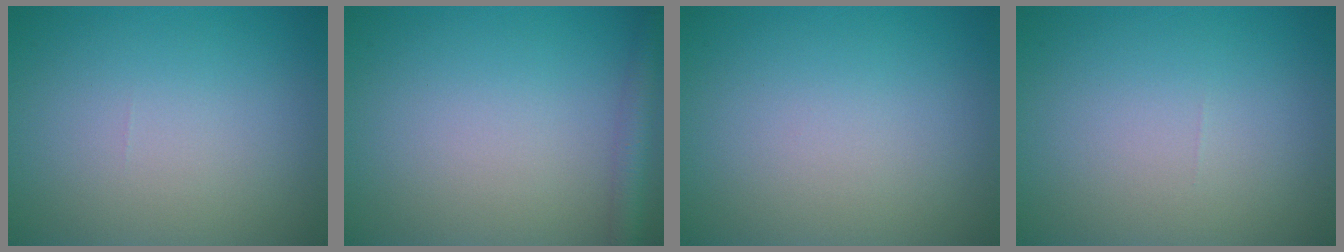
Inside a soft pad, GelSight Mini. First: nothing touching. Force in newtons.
{"total": 2.5, "press": 2.5, "slide": 0.1}
{"total": 0.0}
{"total": 0.0}